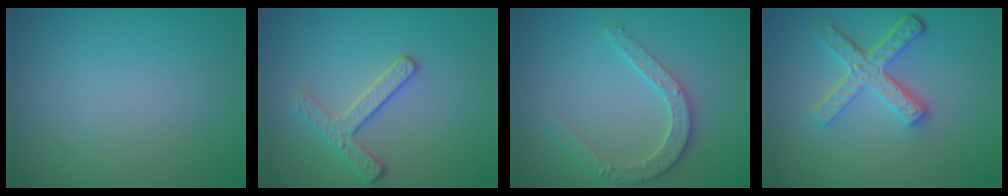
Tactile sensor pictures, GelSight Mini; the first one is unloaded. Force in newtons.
{"total": 2.6, "press": 2.6, "slide": 0.3}
{"total": 3.6, "press": 3.0, "slide": 2.1}
{"total": 4.8, "press": 3.6, "slide": 3.2}